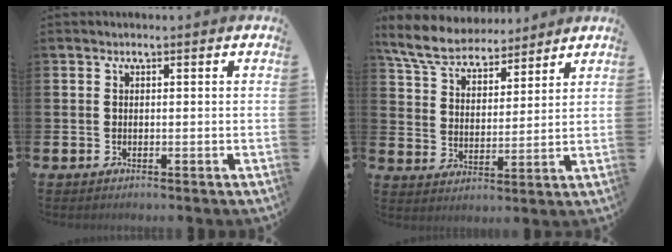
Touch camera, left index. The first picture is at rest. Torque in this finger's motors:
{"motor_torque": [1.05, -1.09, 0.61, 0.17]}